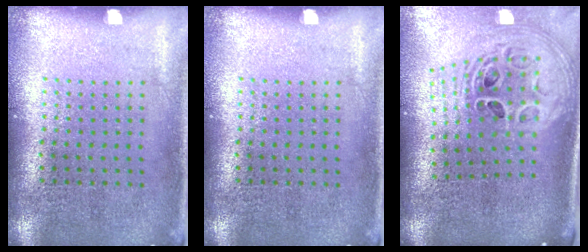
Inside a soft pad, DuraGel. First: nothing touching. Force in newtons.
{"total": 0.0}
{"total": 2.4, "press": 1.7, "slide": 1.7}